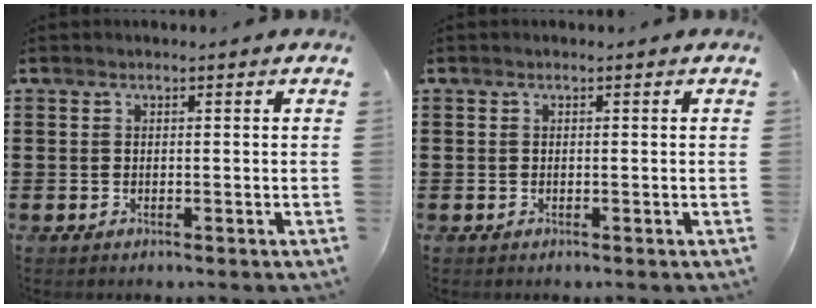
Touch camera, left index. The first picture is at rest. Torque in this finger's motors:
{"motor_torque": [-0.05, -0.05, 0.00, 0.00]}